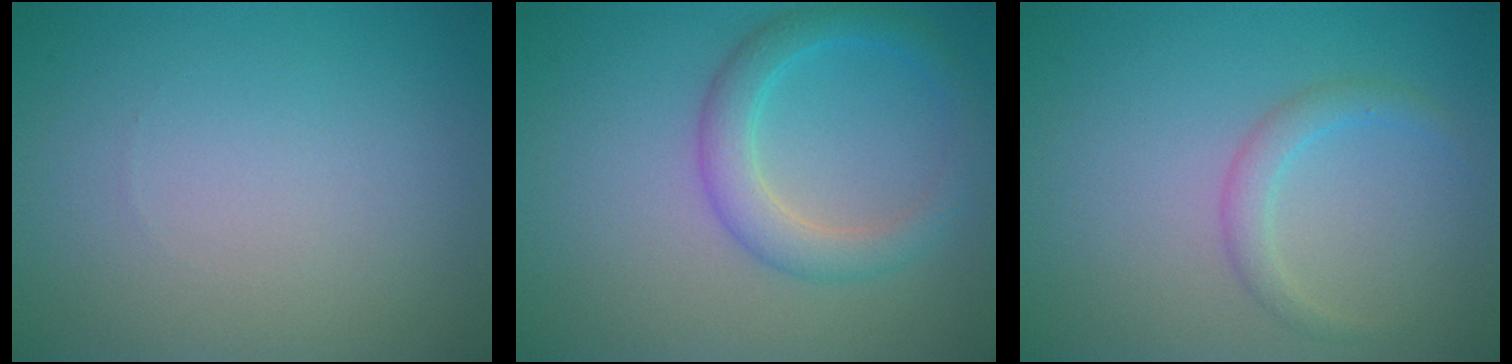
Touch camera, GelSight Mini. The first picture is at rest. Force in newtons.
{"total": 3.3, "press": 3.3, "slide": 0.2}
{"total": 1.7, "press": 1.7, "slide": 0.1}